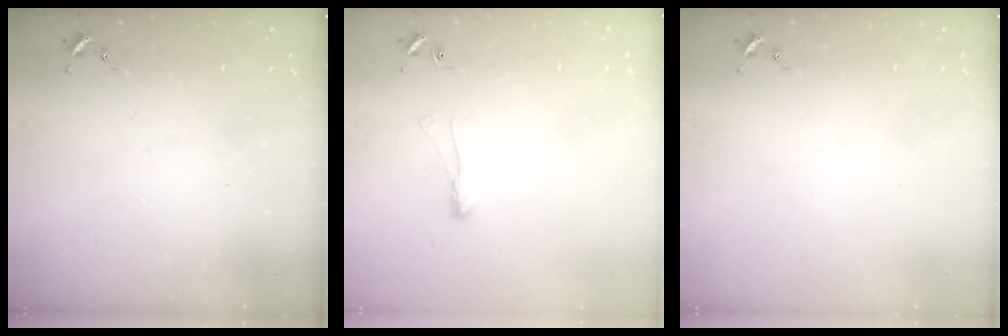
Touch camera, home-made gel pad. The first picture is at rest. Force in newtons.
{"total": 4.5, "press": 4.4, "slide": 0.8}
{"total": 0.0}